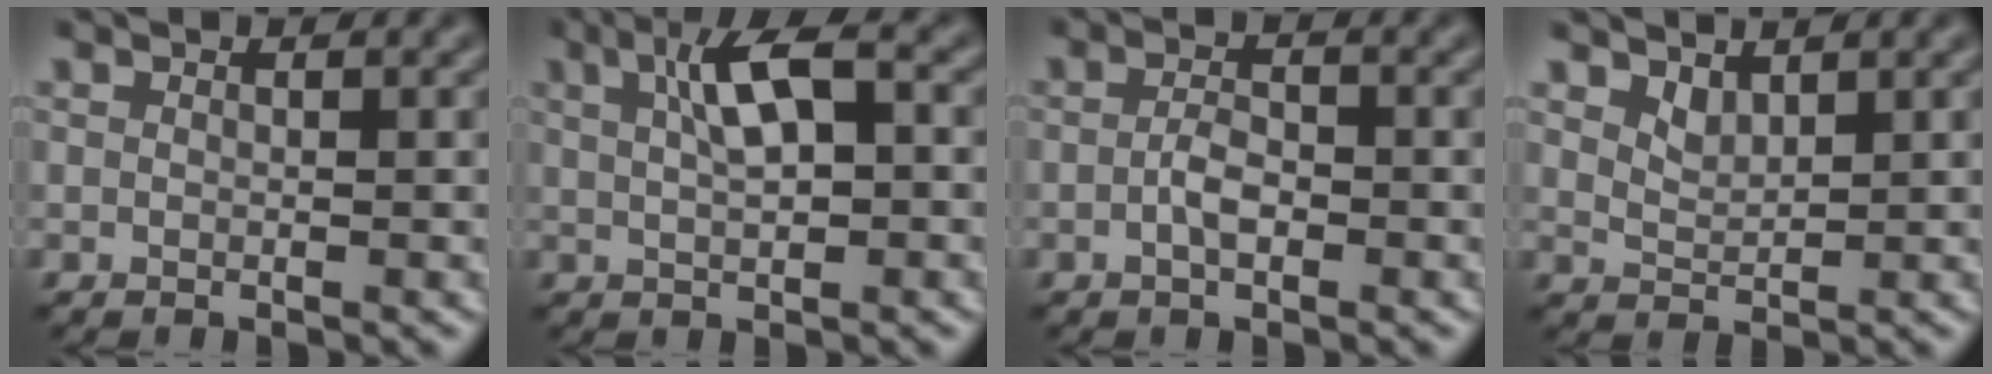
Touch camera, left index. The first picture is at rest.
{"total": 5.1, "force": [1.5, 1.7, 4.5], "torque": [-0.087, 0.007, 0.023]}
{"total": 1.9, "force": [-0.8, 0.8, 1.5], "torque": [-0.036, -0.001, -0.019]}
{"total": 1.4, "force": [1.2, 0.6, 0.5], "torque": [-0.020, -0.010, 0.028]}